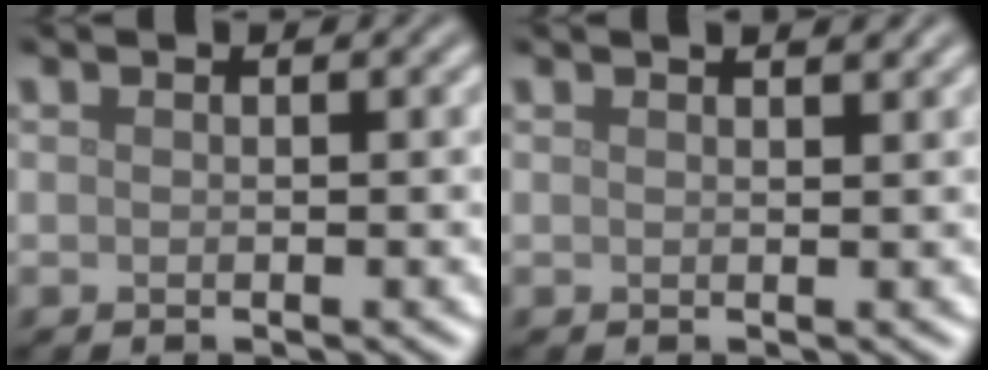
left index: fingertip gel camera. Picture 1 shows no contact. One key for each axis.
{"total": 1.5, "fx": 1.2, "fy": 0.4, "fz": 0.8, "tx": -0.009, "ty": 0.000, "tz": 0.011}